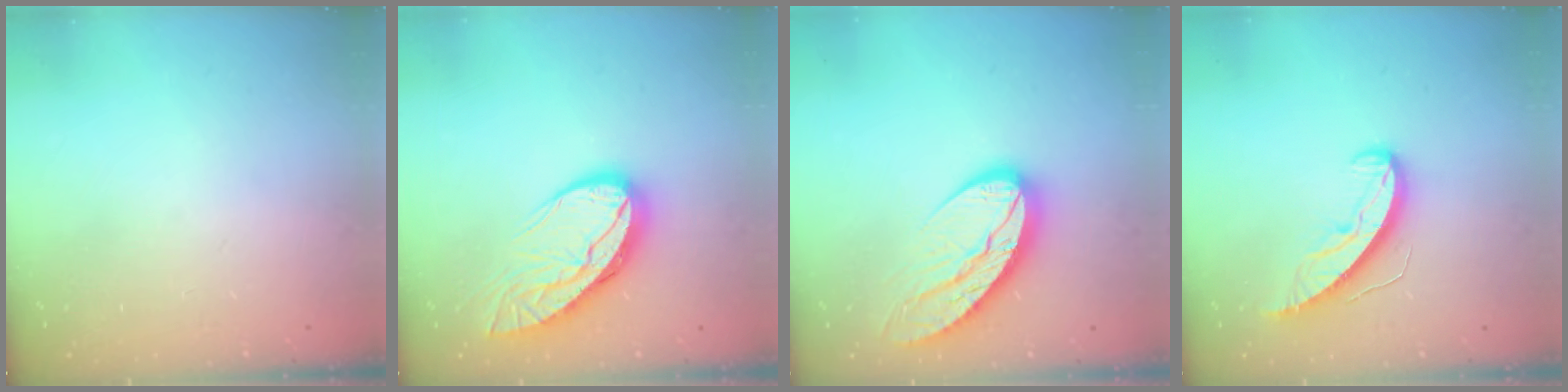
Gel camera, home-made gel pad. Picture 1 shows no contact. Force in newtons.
{"total": 13.0, "press": 12.9, "slide": 1.1}
{"total": 12.2, "press": 12.1, "slide": 1.1}
{"total": 8.8, "press": 8.8, "slide": 0.8}